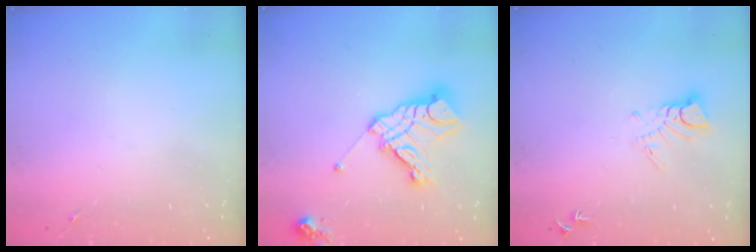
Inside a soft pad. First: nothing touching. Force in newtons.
{"total": 16.6, "press": 16.5, "slide": 2.1}
{"total": 5.3, "press": 5.3, "slide": 0.3}